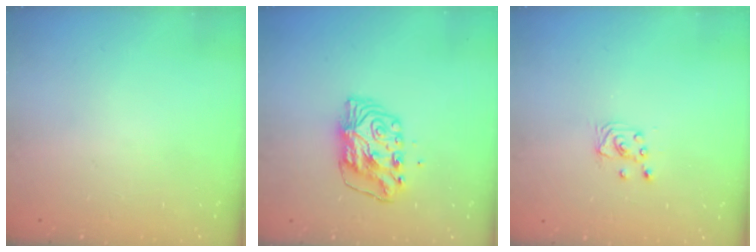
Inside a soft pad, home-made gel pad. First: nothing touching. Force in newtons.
{"total": 7.0, "press": 7.0, "slide": 0.6}
{"total": 2.5, "press": 2.5, "slide": 0.2}